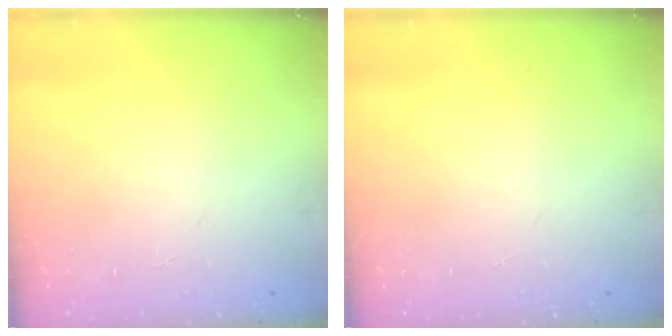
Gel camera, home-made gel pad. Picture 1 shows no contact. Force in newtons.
{"total": 0.0}